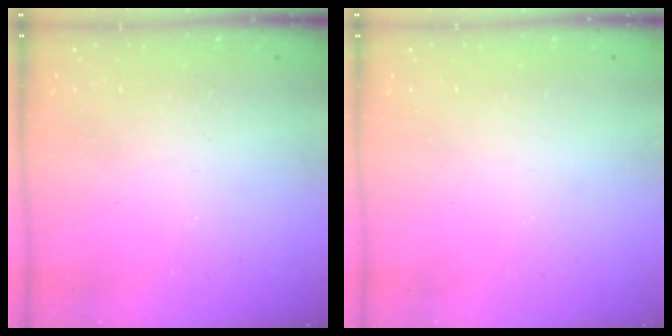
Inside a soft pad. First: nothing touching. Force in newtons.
{"total": 0.0}